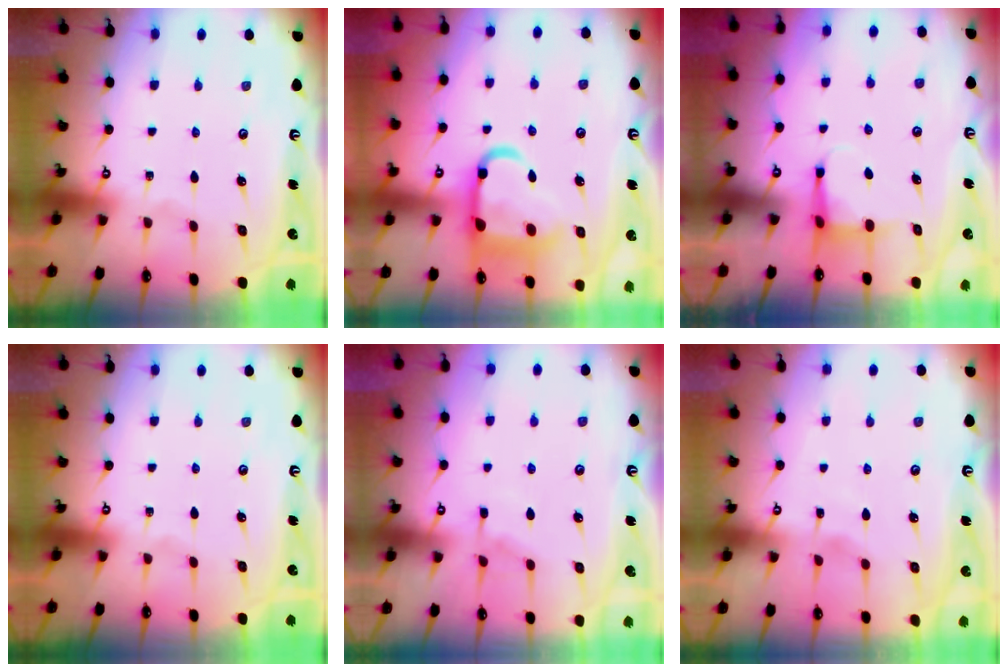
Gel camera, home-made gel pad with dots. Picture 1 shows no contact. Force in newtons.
{"total": 13.4, "press": 13.3, "slide": 1.7}
{"total": 4.4, "press": 4.3, "slide": 0.4}
{"total": 0.0}
{"total": 5.2, "press": 5.1, "slide": 0.7}
{"total": 2.3, "press": 2.3, "slide": 0.3}